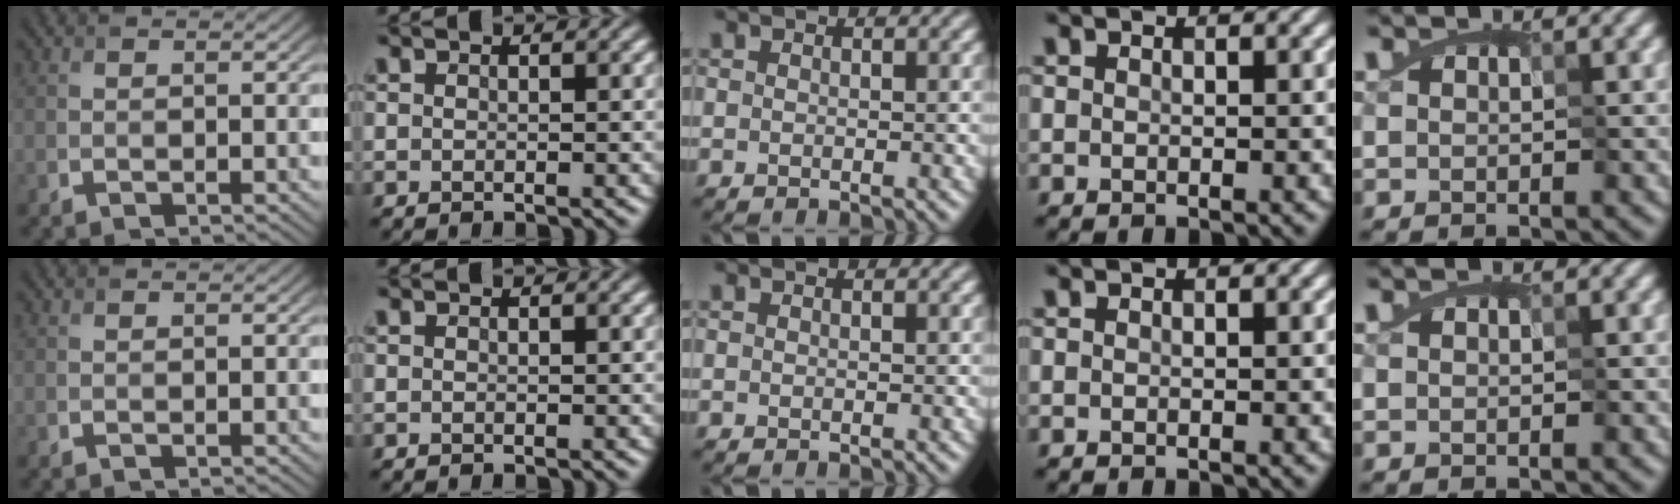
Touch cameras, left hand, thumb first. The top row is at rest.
{}